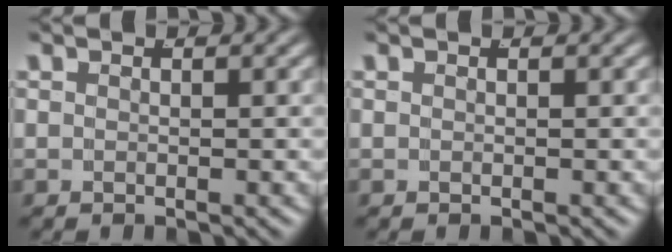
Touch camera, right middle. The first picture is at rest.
{"total": 0.0}